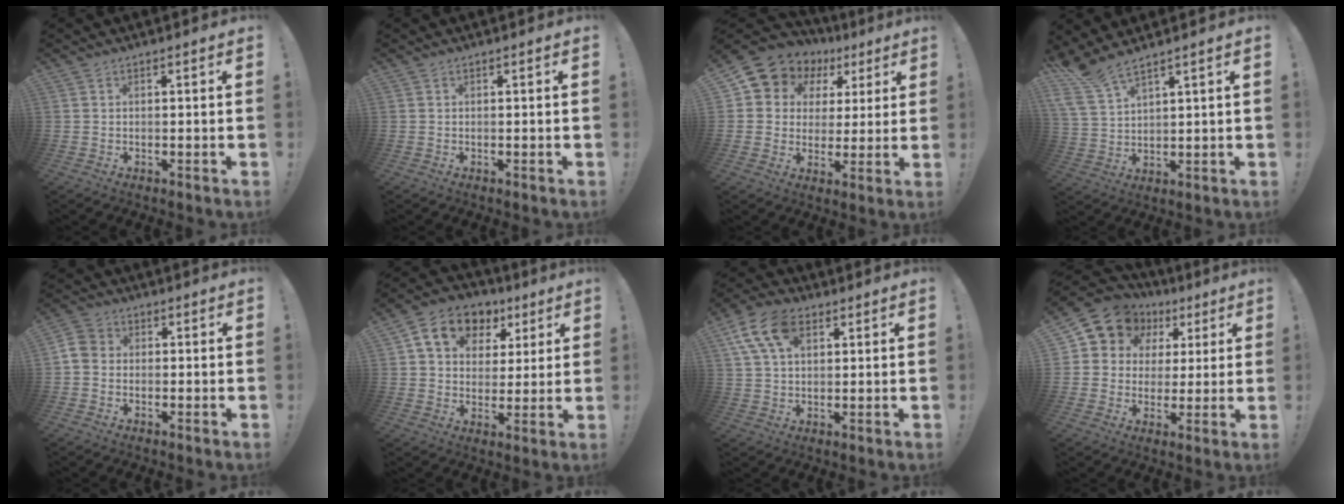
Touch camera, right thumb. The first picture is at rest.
{"total": 0.0}
{"total": 9.2, "force": [4.7, 7.6, 2.4], "torque": [-0.046, -0.035, 0.092]}
{"total": 7.3, "force": [6.2, 1.3, 3.6], "torque": [-0.083, -0.029, 0.119]}
{"total": 5.1, "force": [-1.0, 4.3, 2.6], "torque": [-0.050, 0.021, -0.013]}
{"total": 12.7, "force": [6.0, 9.6, 5.8], "torque": [-0.091, -0.015, 0.115]}
{"total": 12.7, "force": [5.2, 7.9, 8.5], "torque": [-0.161, -0.004, 0.099]}
{"total": 10.3, "force": [4.7, 8.6, 3.1], "torque": [-0.057, -0.029, 0.095]}